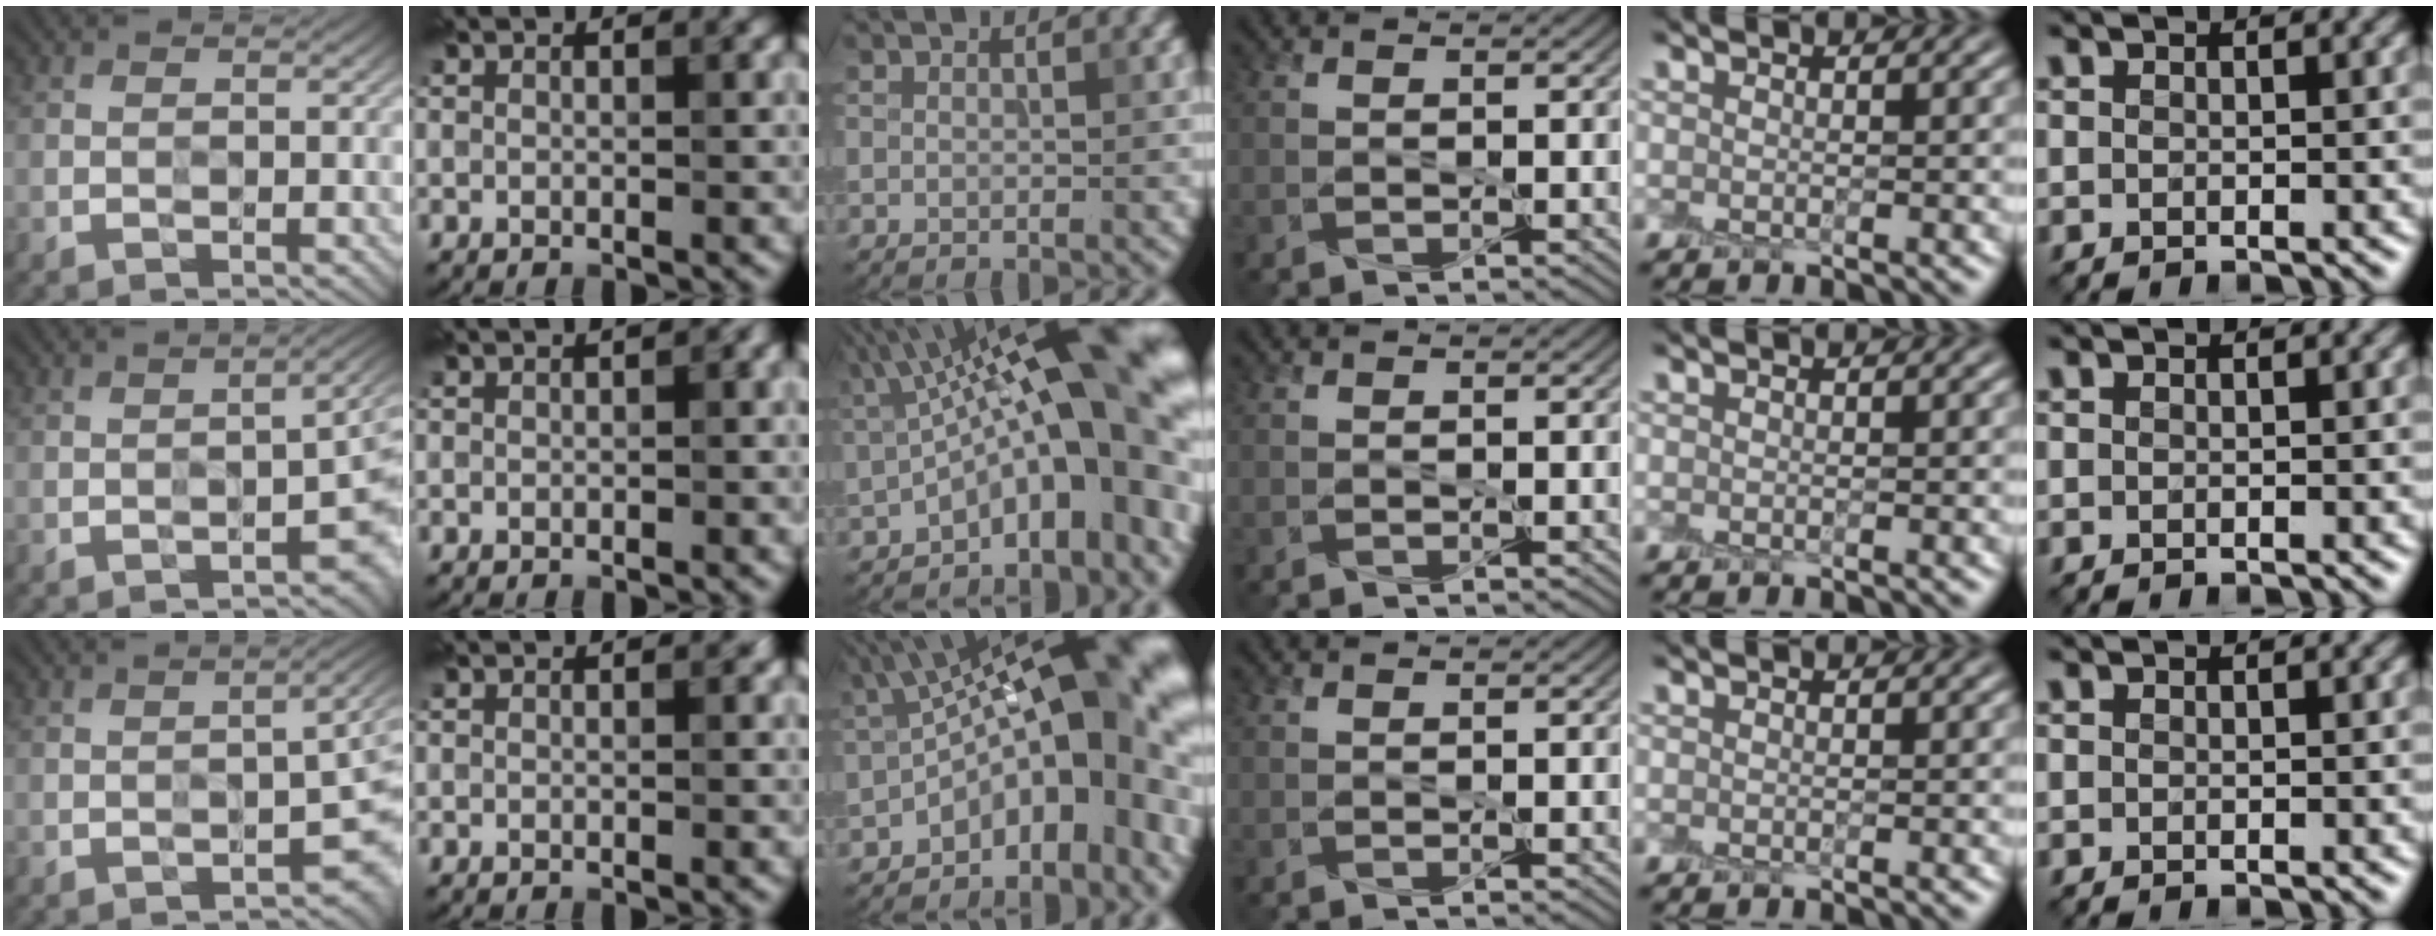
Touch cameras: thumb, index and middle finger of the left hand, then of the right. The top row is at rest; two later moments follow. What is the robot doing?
{"motion": "peel", "object": "aluminum foil"}